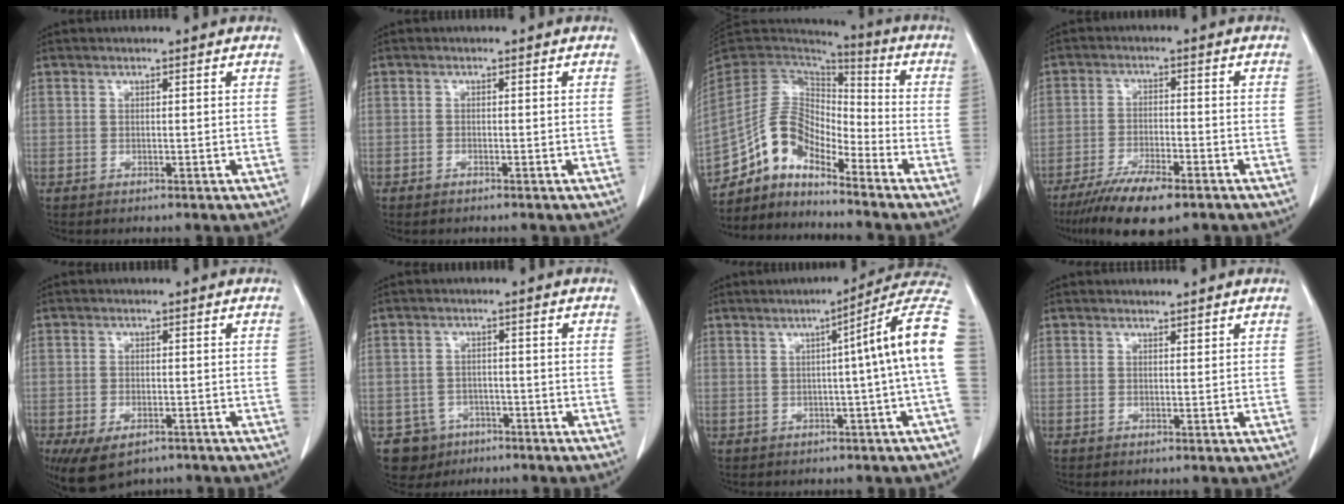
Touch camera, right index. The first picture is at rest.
{"total": 0.7, "force": [-0.6, 0.3, 0.3], "torque": [-0.010, -0.001, -0.008]}
{"total": 11.0, "force": [-9.1, 4.3, 4.4], "torque": [-0.087, 0.049, -0.176]}
{"total": 10.1, "force": [-7.3, 2.1, 6.6], "torque": [-0.112, -0.020, -0.119]}
{"total": 7.1, "force": [-4.7, 3.6, 4.0], "torque": [-0.069, -0.007, -0.069]}
{"total": 5.4, "force": [-3.1, 4.4, 0.0], "torque": [0.003, 0.010, -0.045]}
{"total": 11.1, "force": [0.8, -1.8, 10.9], "torque": [-0.124, 0.025, 0.001]}
{"total": 0.7, "force": [0.7, 0.1, 0.1], "torque": [-0.006, 0.004, 0.015]}